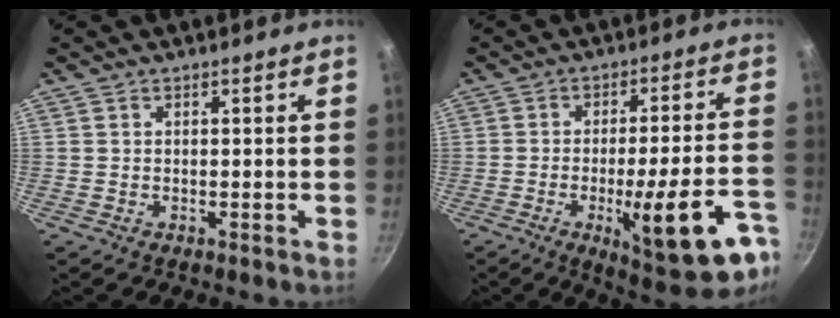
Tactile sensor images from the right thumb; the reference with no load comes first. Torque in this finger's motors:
{"motor_torque": [2.38, 1.85, 1.70, -1.05, 0.34]}